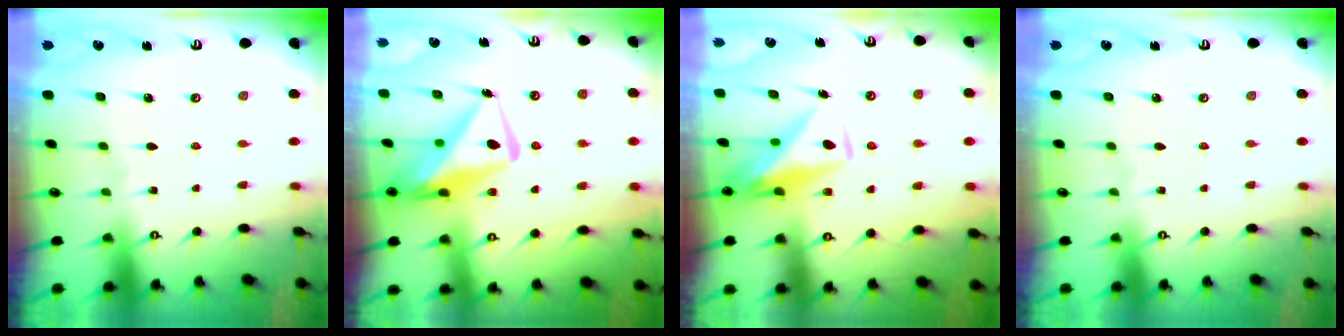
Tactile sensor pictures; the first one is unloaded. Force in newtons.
{"total": 14.9, "press": 14.8, "slide": 1.6}
{"total": 11.4, "press": 11.4, "slide": 0.9}
{"total": 0.0}